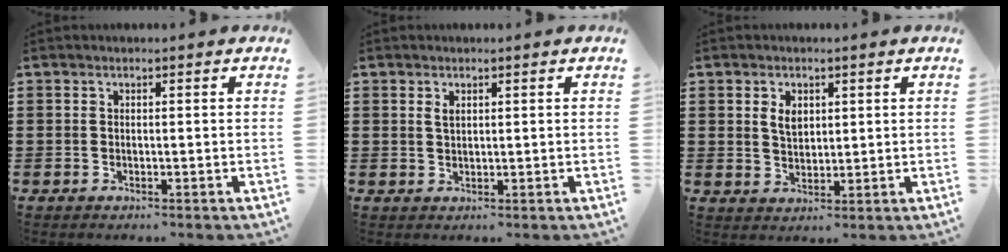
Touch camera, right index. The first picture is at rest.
{"total": 1.1, "force": [0.6, 0.6, 0.8], "torque": [-0.018, 0.003, 0.010]}
{"total": 3.0, "force": [1.1, 1.9, 2.0], "torque": [-0.037, 0.004, 0.018]}